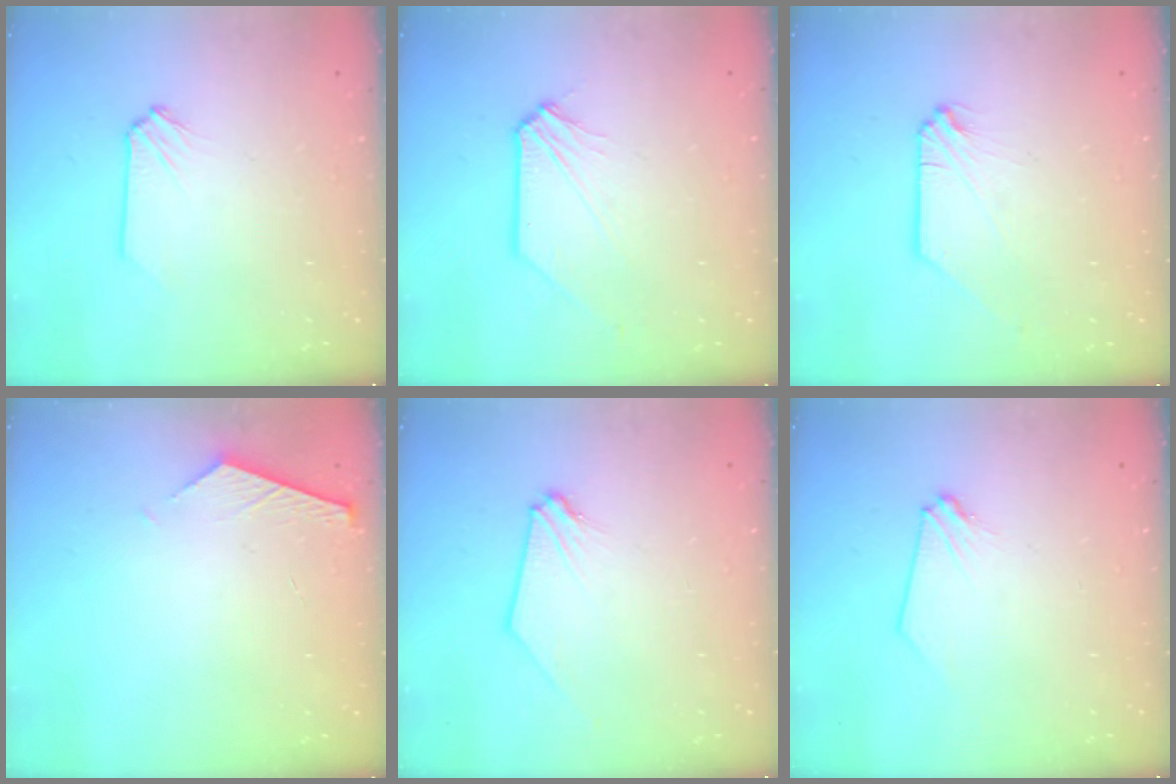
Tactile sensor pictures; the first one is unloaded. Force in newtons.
{"total": 1.6, "press": 1.6, "slide": 0.2}
{"total": 0.0}
{"total": 4.0, "press": 4.0, "slide": 0.3}
{"total": 0.0}
{"total": 0.0}